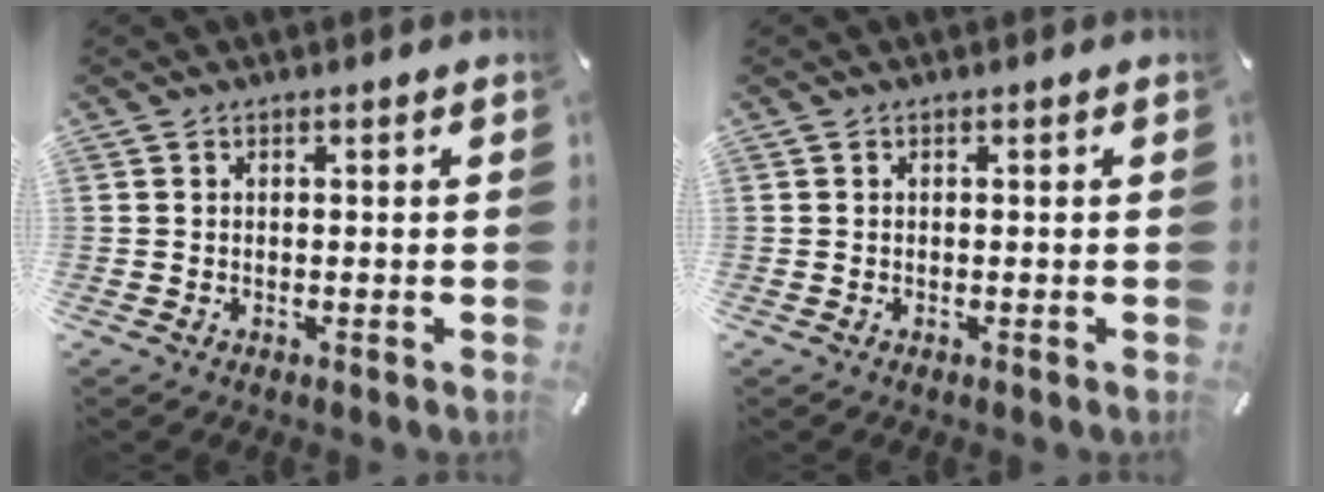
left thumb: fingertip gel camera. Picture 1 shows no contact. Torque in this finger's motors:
{"motor_torque": [-0.05, 0.02, -0.07, 0.06, 0.00]}